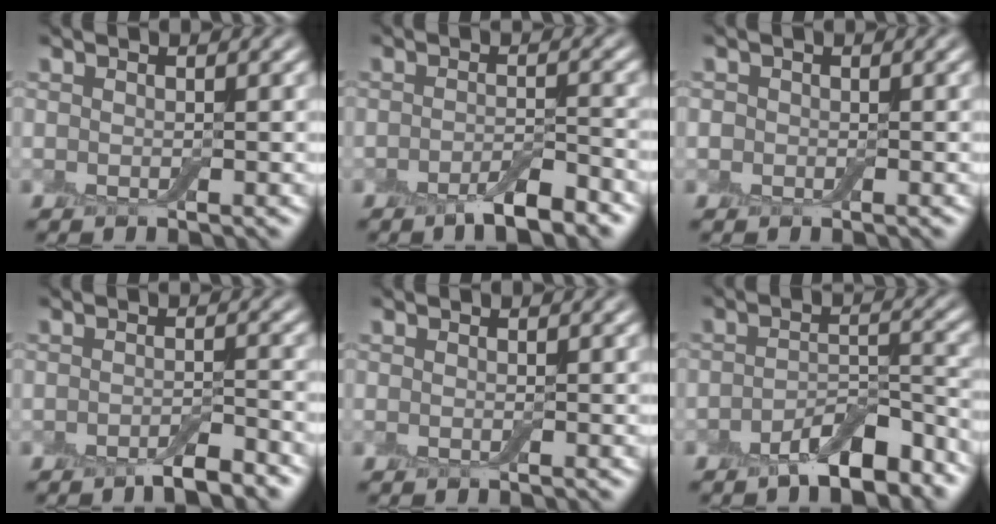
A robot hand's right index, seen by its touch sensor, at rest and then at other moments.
{"total": 3.6, "force": [-2.4, 0.9, 2.5], "torque": [-0.042, 0.000, -0.043]}
{"total": 0.9, "force": [-0.2, 0.8, 0.1], "torque": [0.004, -0.003, -0.007]}
{"total": 2.8, "force": [-2.1, 0.6, 1.7], "torque": [-0.024, 0.001, -0.037]}
{"total": 0.0}
{"total": 5.3, "force": [-3.9, 1.8, 3.1], "torque": [-0.044, 0.005, -0.065]}